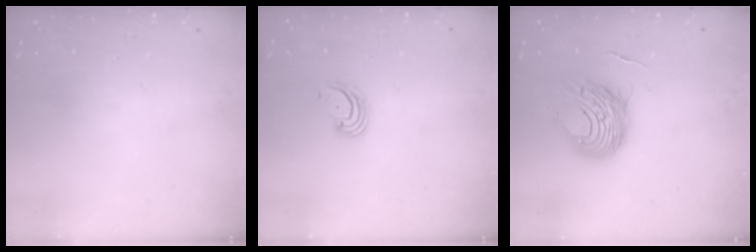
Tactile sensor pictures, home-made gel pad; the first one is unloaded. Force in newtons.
{"total": 2.8, "press": 2.8, "slide": 0.2}
{"total": 9.5, "press": 9.5, "slide": 1.0}